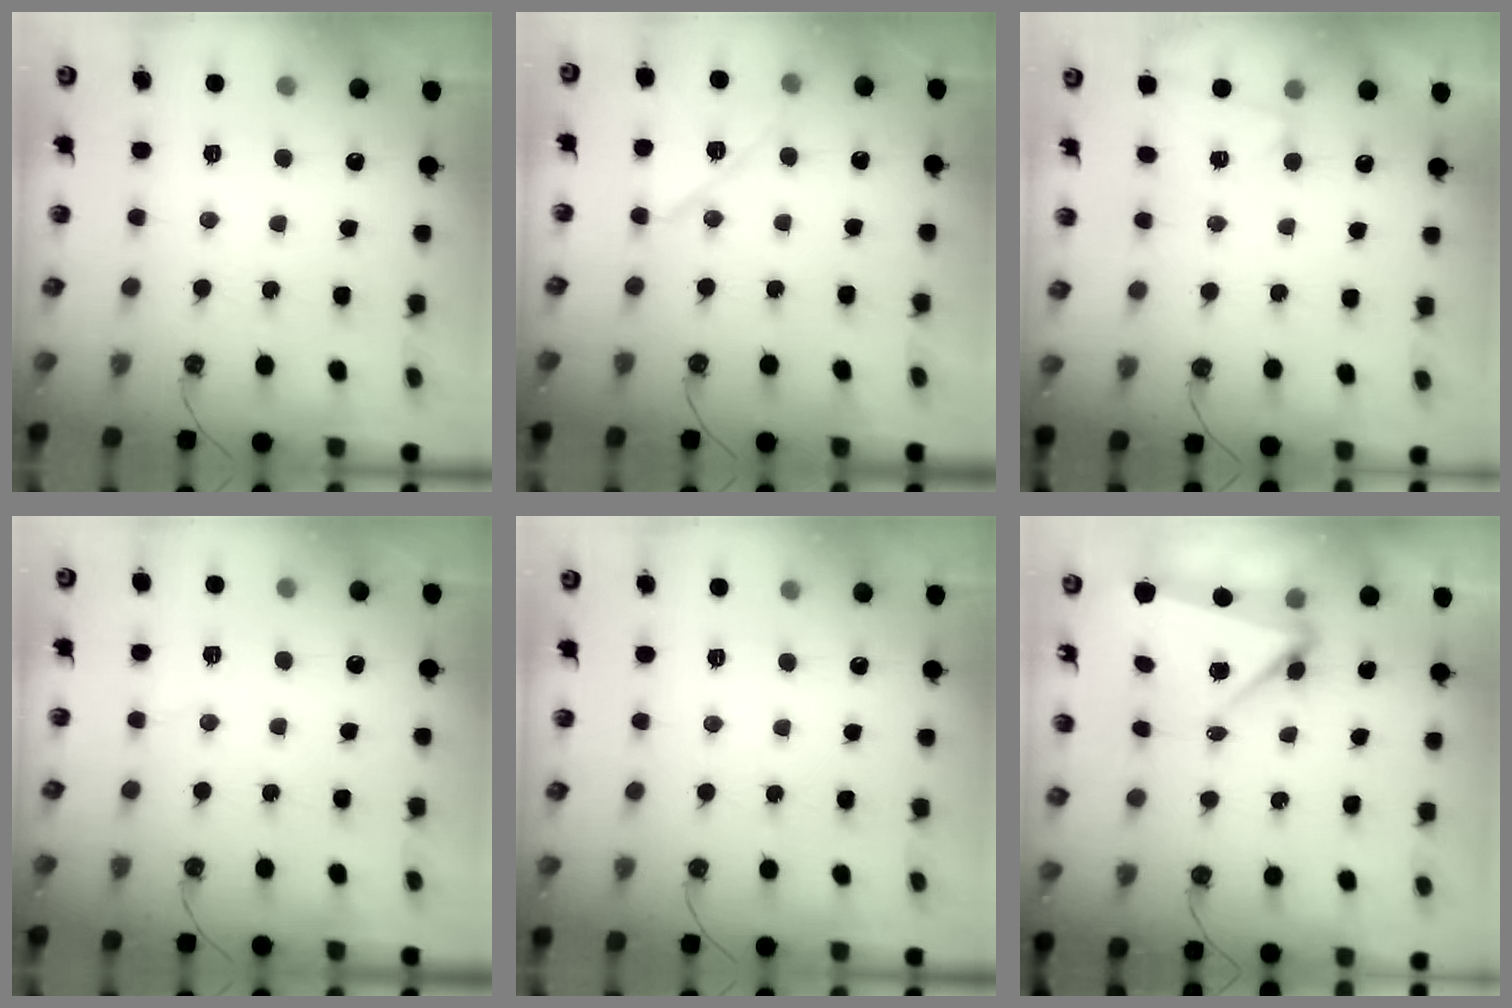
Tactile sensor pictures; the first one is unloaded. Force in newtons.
{"total": 10.6, "press": 10.5, "slide": 1.1}
{"total": 2.5, "press": 1.9, "slide": 1.7}
{"total": 4.6, "press": 4.2, "slide": 2.0}
{"total": 0.0}
{"total": 5.9, "press": 5.9, "slide": 0.1}